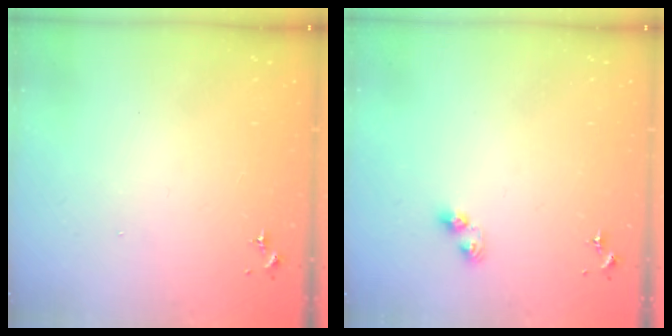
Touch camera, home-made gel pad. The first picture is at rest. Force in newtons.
{"total": 5.9, "press": 5.9, "slide": 0.5}